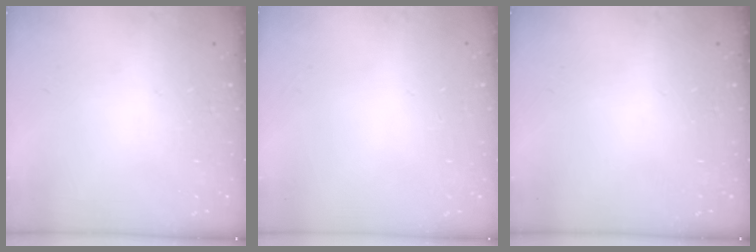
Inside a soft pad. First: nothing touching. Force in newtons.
{"total": 0.8, "press": 0.4, "slide": 0.7}
{"total": 0.0}